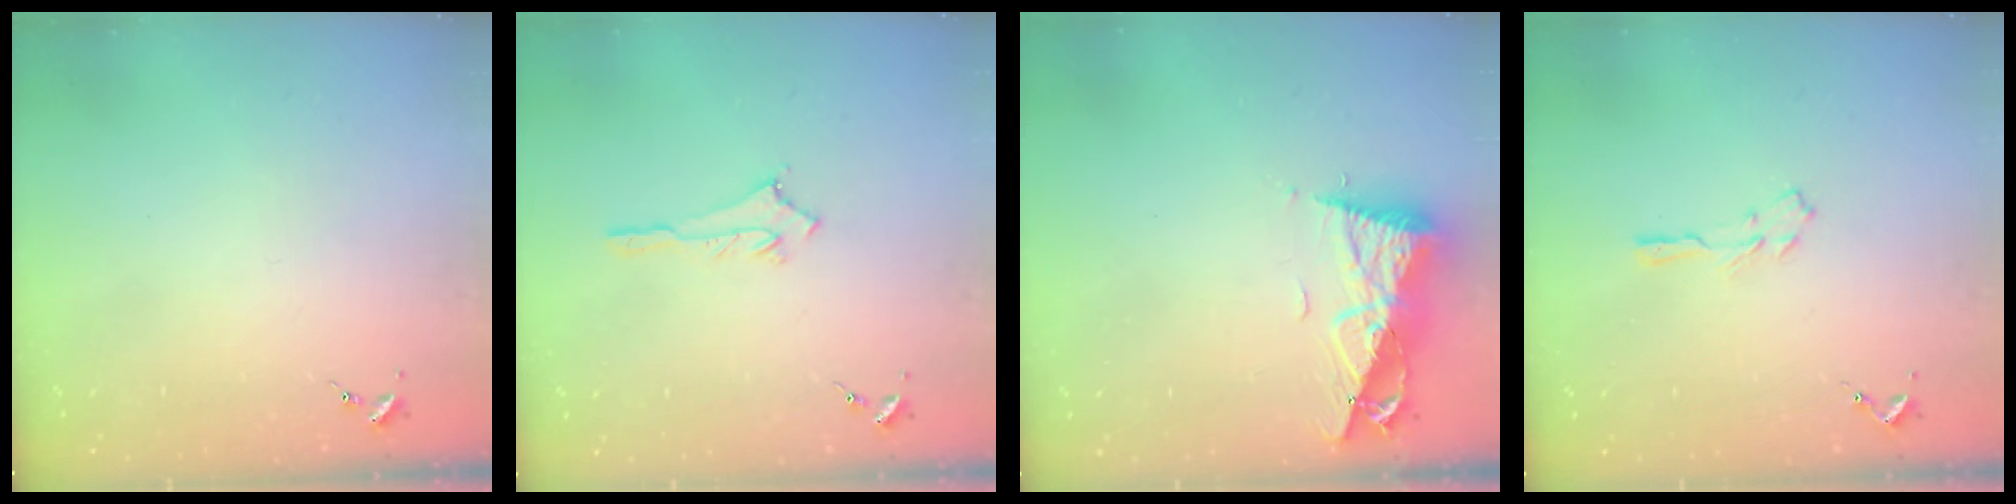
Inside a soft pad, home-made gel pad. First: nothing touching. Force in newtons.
{"total": 2.9, "press": 2.9, "slide": 0.2}
{"total": 10.4, "press": 10.3, "slide": 1.4}
{"total": 3.5, "press": 3.5, "slide": 0.4}